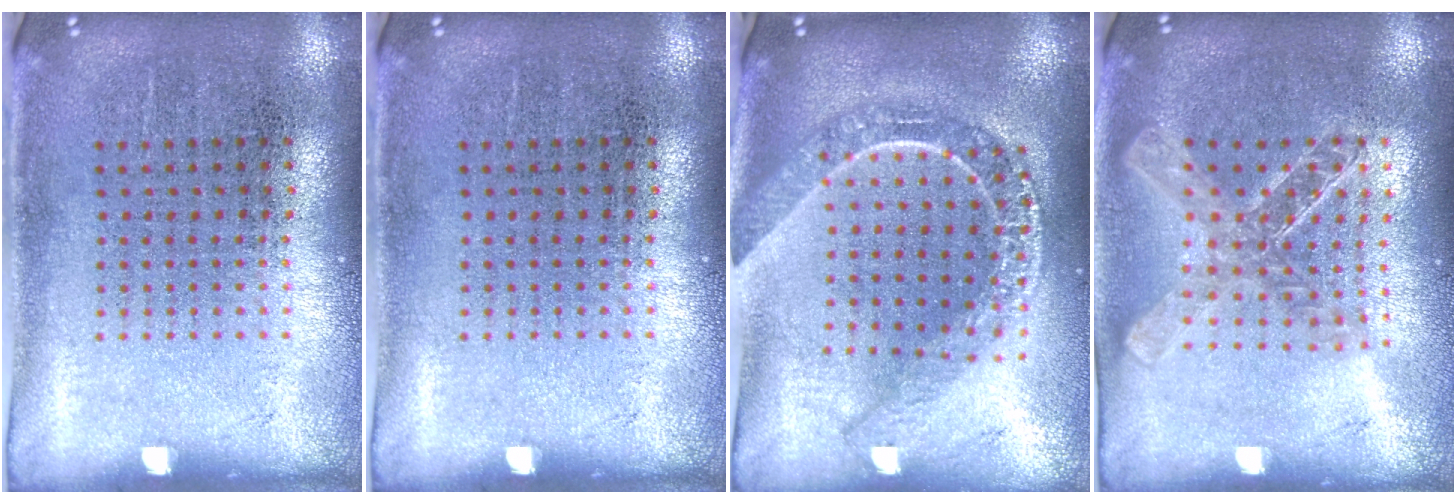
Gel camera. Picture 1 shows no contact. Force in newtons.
{"total": 0.0}
{"total": 2.1, "press": 1.8, "slide": 1.0}
{"total": 1.7, "press": 1.5, "slide": 0.8}